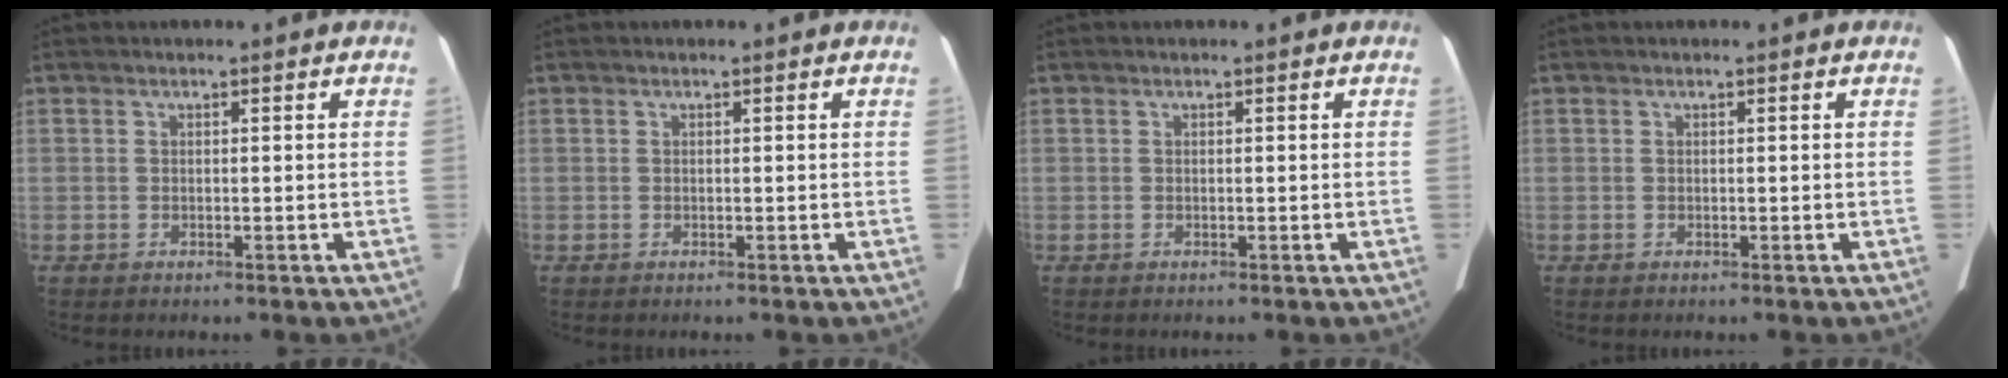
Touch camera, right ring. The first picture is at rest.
{"total": 0.0}
{"total": 0.0}
{"total": 0.0}